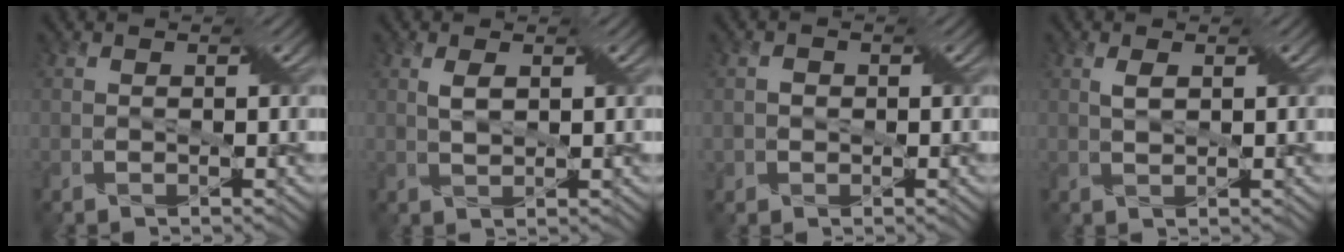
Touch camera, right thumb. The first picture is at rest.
{"total": 2.1, "force": [0.8, 0.8, 1.7], "torque": [-0.043, 0.003, 0.017]}
{"total": 1.4, "force": [-0.1, 1.3, 0.2], "torque": [-0.003, -0.001, -0.001]}
{"total": 1.6, "force": [0.6, 0.6, 1.3], "torque": [-0.034, 0.004, 0.014]}